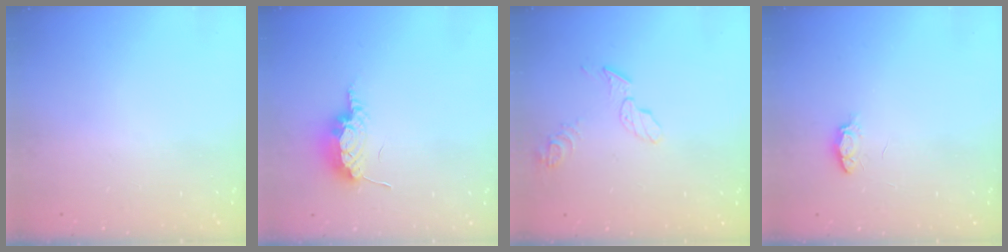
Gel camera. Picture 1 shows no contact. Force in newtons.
{"total": 14.8, "press": 9.9, "slide": 11.1}
{"total": 7.4, "press": 7.4, "slide": 0.2}
{"total": 3.5, "press": 3.5, "slide": 0.6}